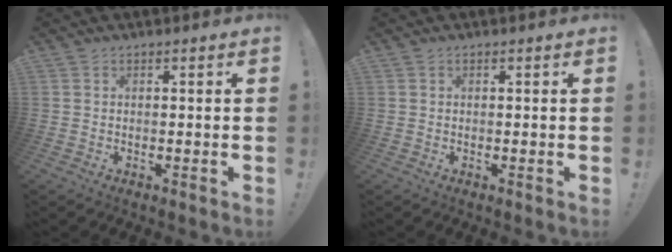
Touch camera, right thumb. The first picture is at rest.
{"total": 0.0}